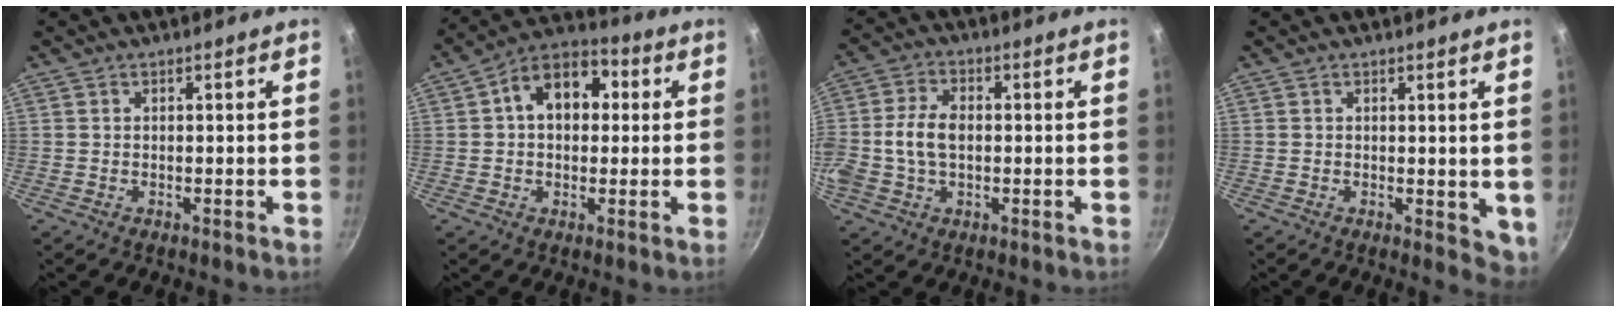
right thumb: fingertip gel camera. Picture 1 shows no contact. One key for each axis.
{"total": 12.1, "fx": 2.2, "fy": 8.5, "fz": 8.3, "tx": -0.084, "ty": 0.027, "tz": 0.015}
{"total": 9.0, "fx": -0.4, "fy": 5.8, "fz": 6.8, "tx": -0.136, "ty": 0.019, "tz": -0.016}
{"total": 4.2, "fx": 0.7, "fy": 2.4, "fz": 3.4, "tx": -0.035, "ty": -0.005, "tz": 0.012}